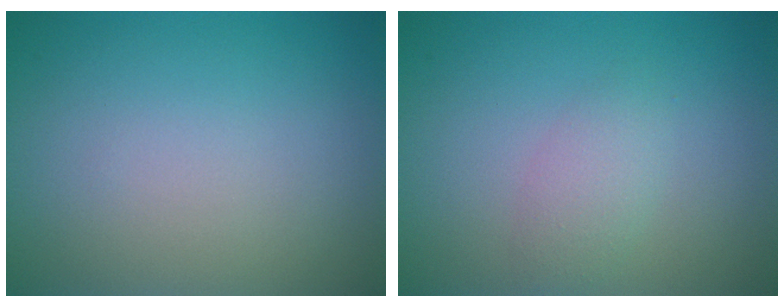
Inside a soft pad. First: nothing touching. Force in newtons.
{"total": 1.9, "press": 1.9, "slide": 0.1}